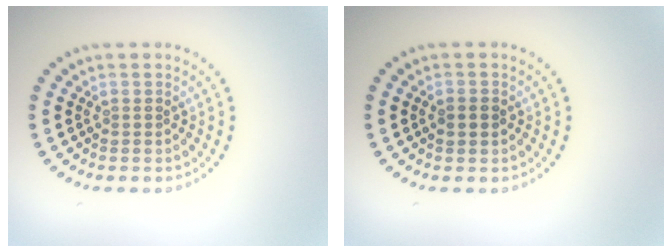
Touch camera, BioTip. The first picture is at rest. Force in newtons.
{"total": 1.7, "press": 1.7, "slide": 0.0}